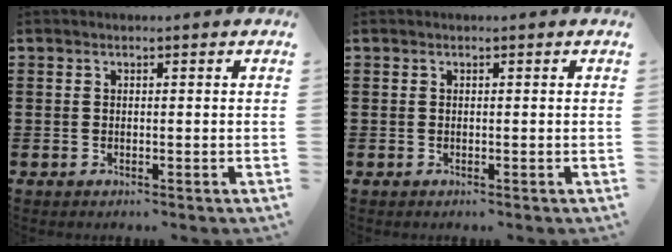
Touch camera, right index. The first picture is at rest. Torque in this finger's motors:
{"motor_torque": [0.21, 0.96, 0.00, 0.00]}